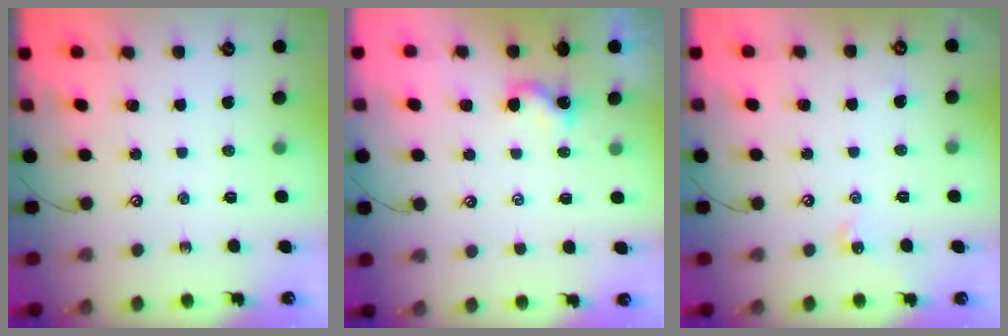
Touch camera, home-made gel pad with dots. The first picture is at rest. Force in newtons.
{"total": 1.5, "press": 1.5, "slide": 0.2}
{"total": 2.7, "press": 2.7, "slide": 0.6}